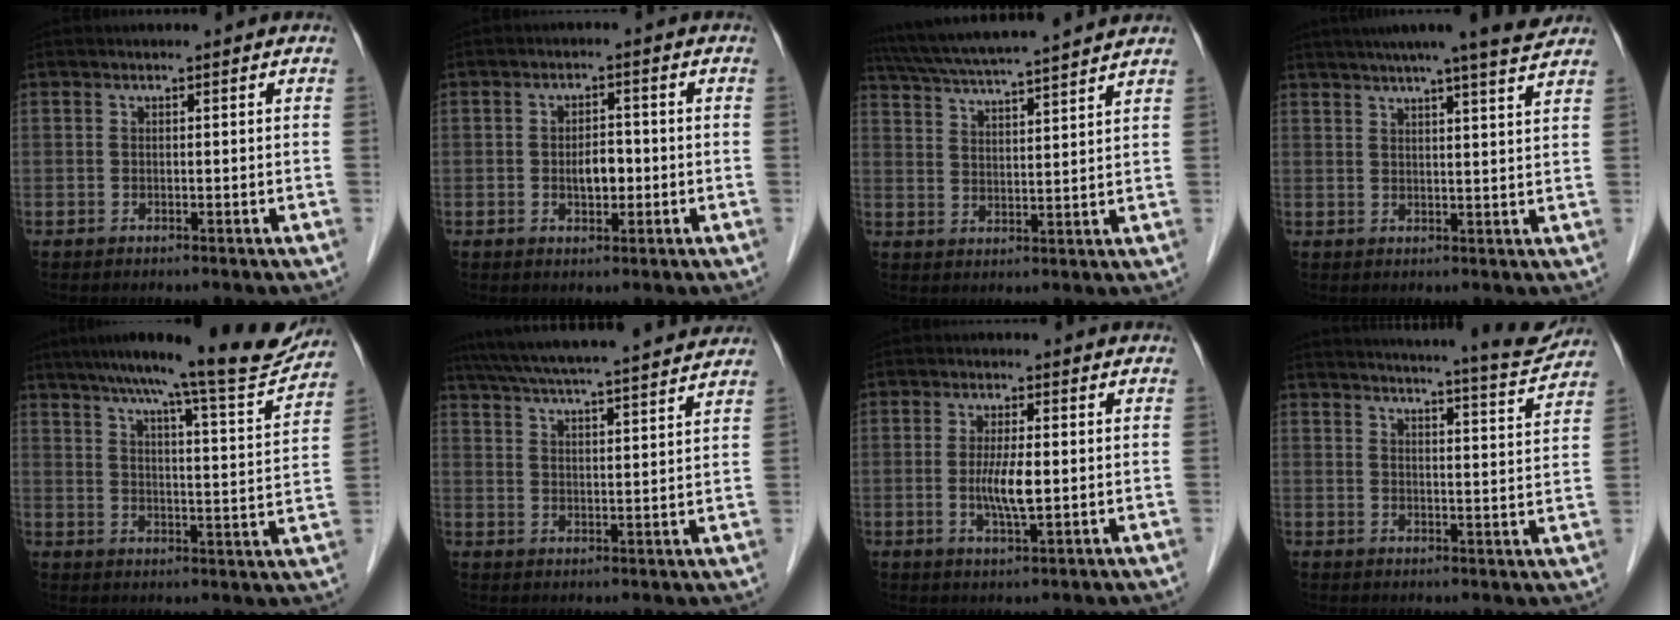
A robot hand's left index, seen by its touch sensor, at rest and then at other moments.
{"total": 3.4, "force": [-0.6, 1.8, 2.9], "torque": [-0.047, 0.004, -0.008]}
{"total": 16.5, "force": [14.7, -0.4, 7.5], "torque": [-0.140, 0.028, 0.221]}
{"total": 12.3, "force": [10.7, -0.6, 6.0], "torque": [-0.096, 0.009, 0.129]}
{"total": 16.9, "force": [14.9, 0.6, 7.9], "torque": [-0.114, -0.015, 0.199]}
{"total": 22.8, "force": [20.6, 0.9, 9.7], "torque": [-0.169, 0.023, 0.285]}
{"total": 4.9, "force": [-0.3, 0.7, 4.8], "torque": [-0.098, -0.008, -0.005]}
{"total": 14.2, "force": [13.5, 0.2, 4.5], "torque": [-0.066, -0.036, 0.161]}